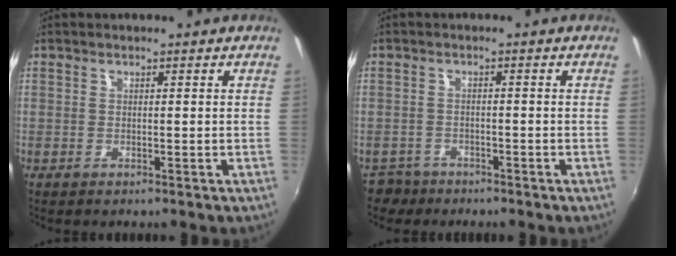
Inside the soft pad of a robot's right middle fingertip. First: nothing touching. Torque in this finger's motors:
{"motor_torque": [-0.20, -0.27, -0.03, -0.03]}